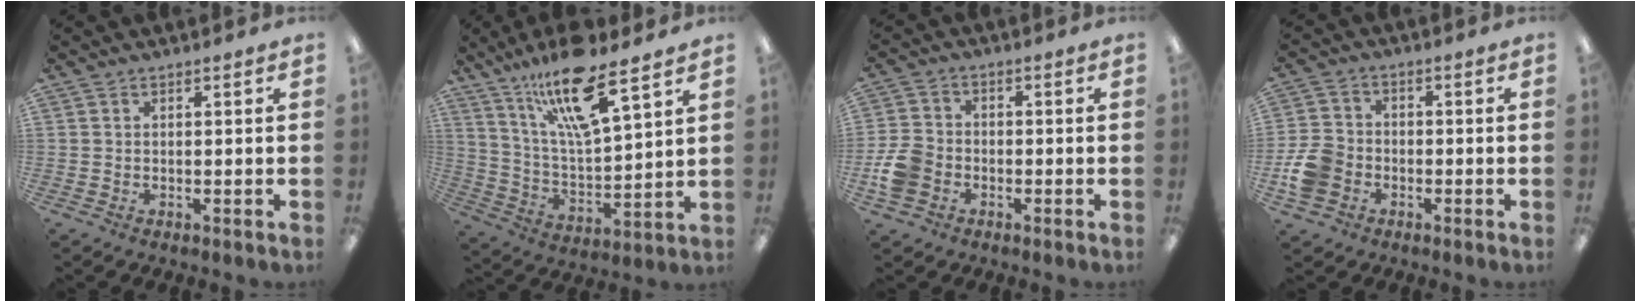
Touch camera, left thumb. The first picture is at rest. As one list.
[{"total": 17.4, "force": [11.8, 4.7, 11.8], "torque": [-0.212, -0.056, 0.196]}, {"total": 7.1, "force": [-2.3, 5.7, 3.6], "torque": [-0.078, 0.021, -0.040]}, {"total": 8.0, "force": [-2.5, 6.6, 3.9], "torque": [-0.082, 0.021, -0.046]}]